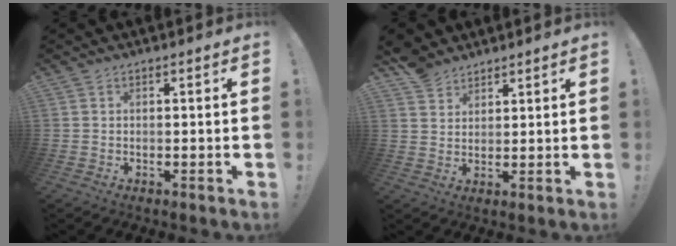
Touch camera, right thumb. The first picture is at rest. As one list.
[{"total": 5.8, "force": [4.8, 3.0, 1.1], "torque": [-0.019, -0.028, 0.095]}]